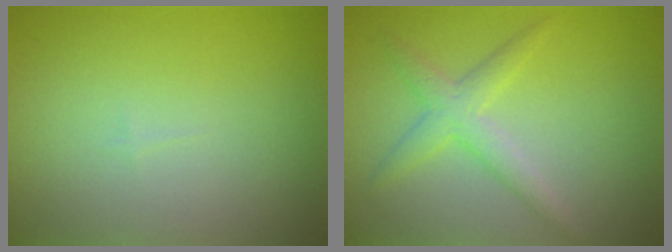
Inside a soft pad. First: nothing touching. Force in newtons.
{"total": 2.6, "press": 2.6, "slide": 0.1}